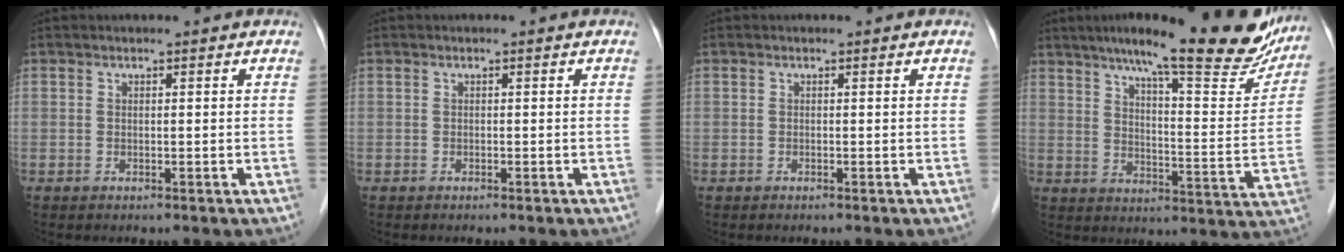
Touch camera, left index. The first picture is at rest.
{"total": 0.0}
{"total": 0.0}
{"total": 24.1, "force": [19.2, 3.7, 14.1], "torque": [-0.197, -0.011, 0.252]}